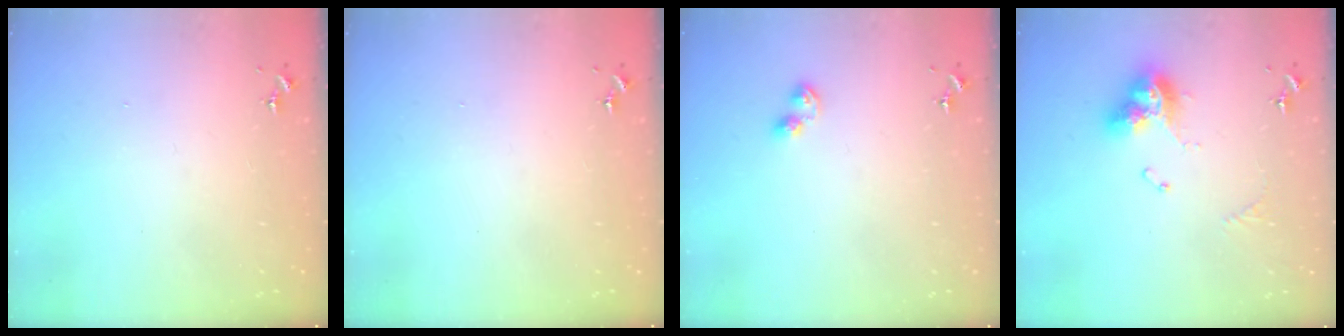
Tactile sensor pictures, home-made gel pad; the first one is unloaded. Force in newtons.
{"total": 0.0}
{"total": 3.8, "press": 3.7, "slide": 0.5}
{"total": 12.6, "press": 12.6, "slide": 1.1}